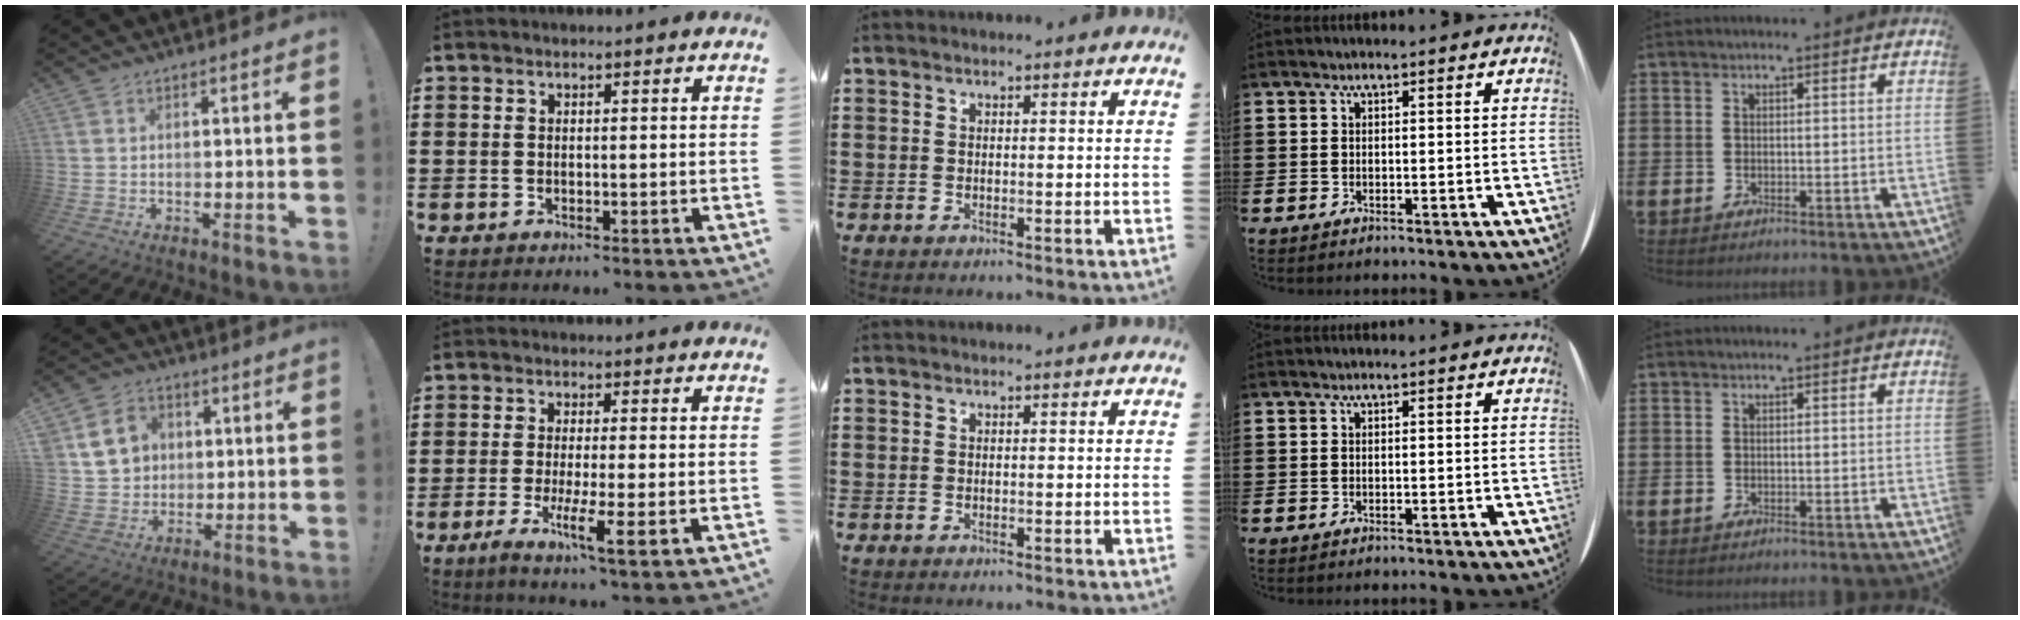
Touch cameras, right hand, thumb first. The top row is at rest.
{"thumb": {"total": 11.8, "force": [4.1, 10.1, 4.6], "torque": [-0.065, -0.004, 0.090]}, "index": {"total": 5.9, "force": [-2.2, 0.6, 5.4], "torque": [-0.103, -0.015, -0.040]}}